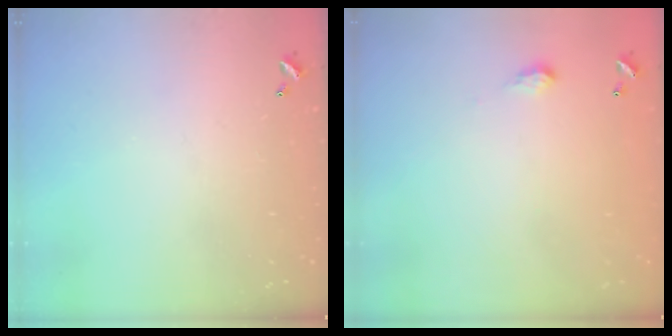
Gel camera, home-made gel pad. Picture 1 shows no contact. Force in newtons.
{"total": 2.0, "press": 2.0, "slide": 0.3}